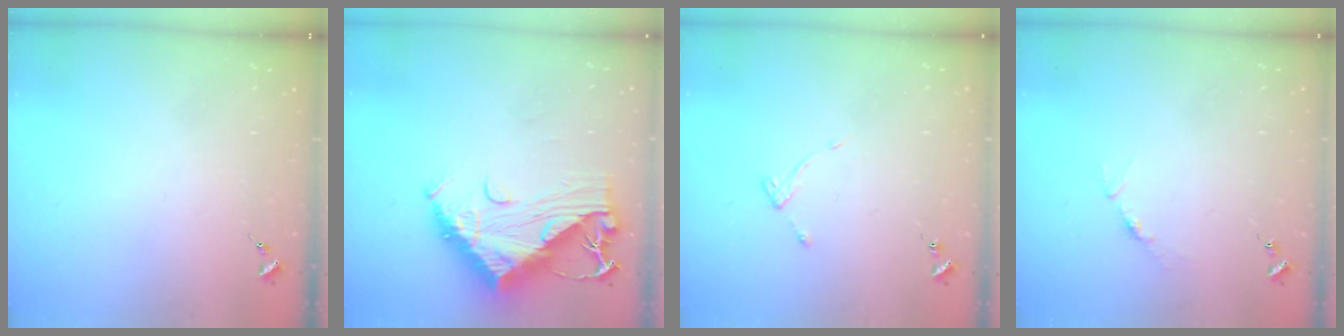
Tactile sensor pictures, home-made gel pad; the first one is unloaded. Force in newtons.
{"total": 14.5, "press": 14.4, "slide": 1.6}
{"total": 3.6, "press": 3.6, "slide": 0.6}
{"total": 3.4, "press": 3.4, "slide": 0.4}